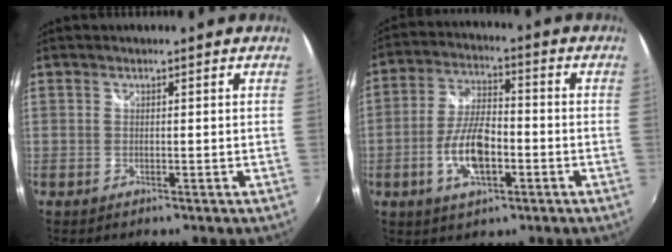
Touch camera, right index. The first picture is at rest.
{"total": 10.4, "force": [-3.5, 4.3, 8.7], "torque": [-0.179, 0.002, -0.062]}